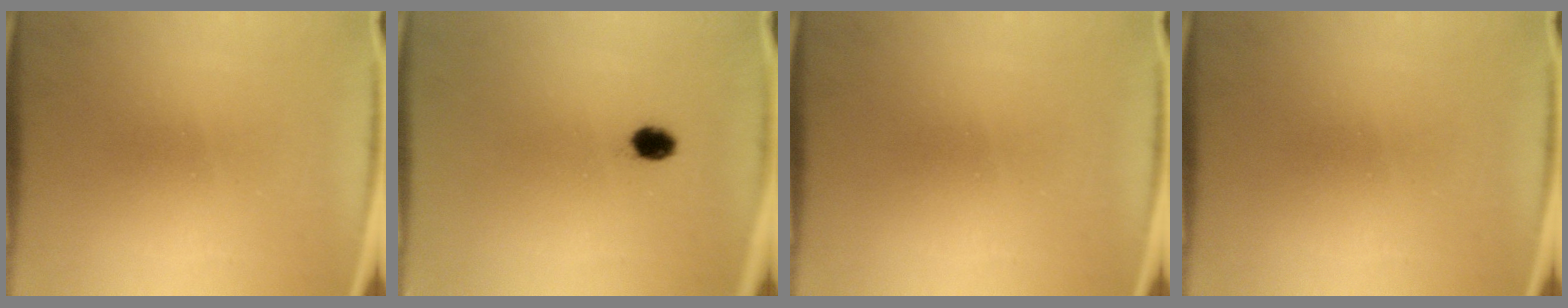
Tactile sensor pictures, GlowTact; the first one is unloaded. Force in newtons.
{"total": 2.9}
{"total": 0.0}
{"total": 0.0}